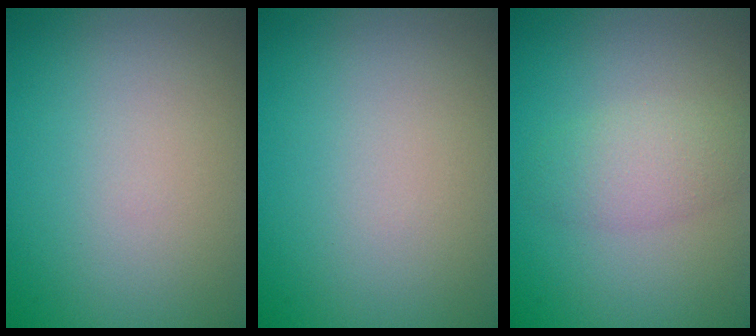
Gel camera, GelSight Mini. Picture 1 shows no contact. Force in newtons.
{"total": 0.0}
{"total": 2.9, "press": 2.9, "slide": 0.1}